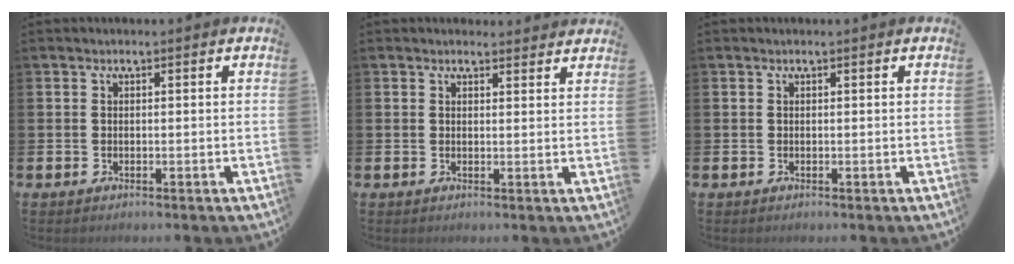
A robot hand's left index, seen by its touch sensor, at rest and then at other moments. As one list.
[{"total": 1.8, "force": [1.8, 0.4, -0.1], "torque": [0.008, -0.008, 0.032]}, {"total": 0.0}]